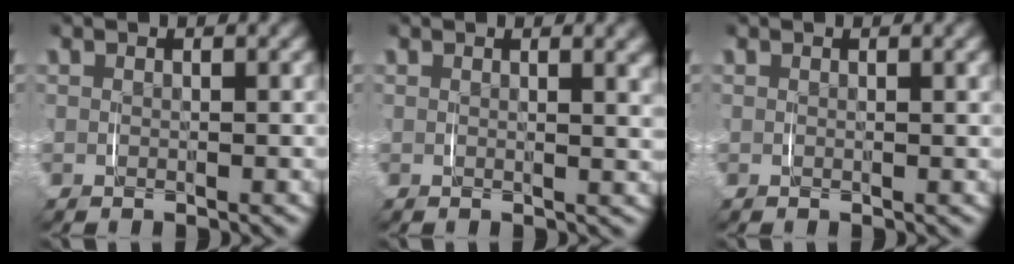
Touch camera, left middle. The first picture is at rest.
{"total": 2.0, "force": [1.3, 0.2, 1.5], "torque": [-0.010, 0.006, 0.016]}
{"total": 0.7, "force": [0.4, 0.0, 0.5], "torque": [-0.006, 0.003, 0.005]}